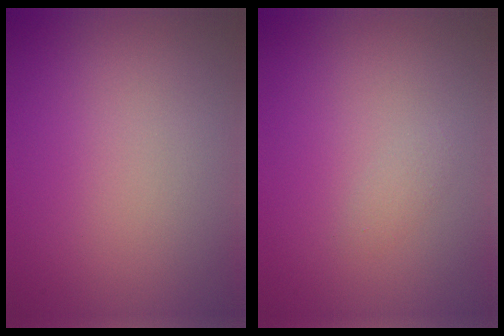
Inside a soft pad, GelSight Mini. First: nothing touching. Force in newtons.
{"total": 0.6, "press": 0.6, "slide": 0.1}